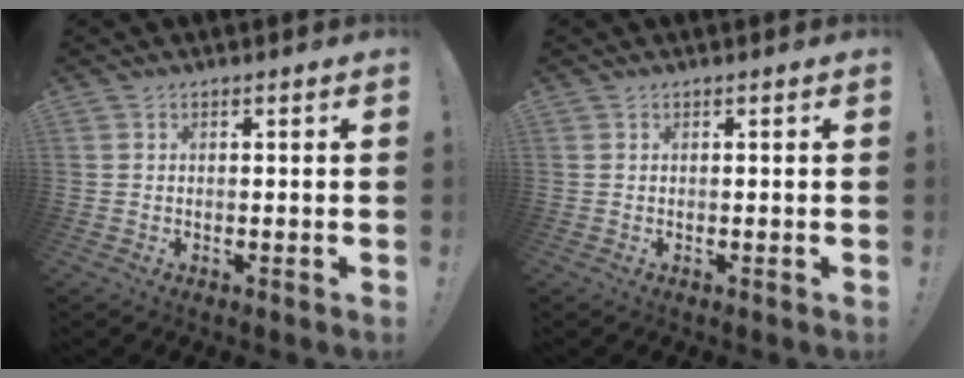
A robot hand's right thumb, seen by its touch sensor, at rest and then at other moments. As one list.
[{"total": 0.0}]